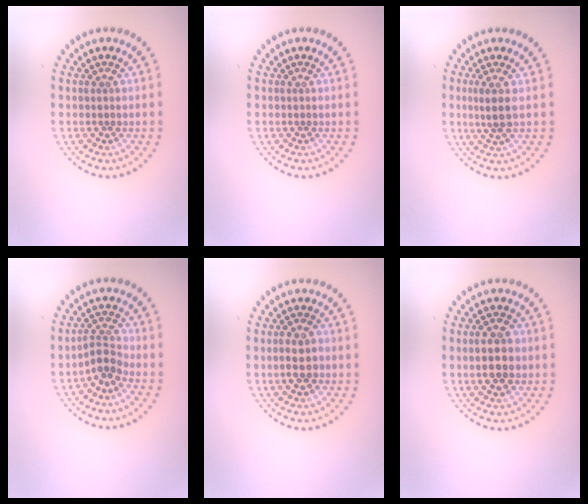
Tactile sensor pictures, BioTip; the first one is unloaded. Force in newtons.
{"total": 0.0}
{"total": 2.0, "press": 1.6, "slide": 1.2}
{"total": 2.3, "press": 1.7, "slide": 1.6}
{"total": 2.4, "press": 2.4, "slide": 0.3}
{"total": 4.5, "press": 4.5, "slide": 0.1}